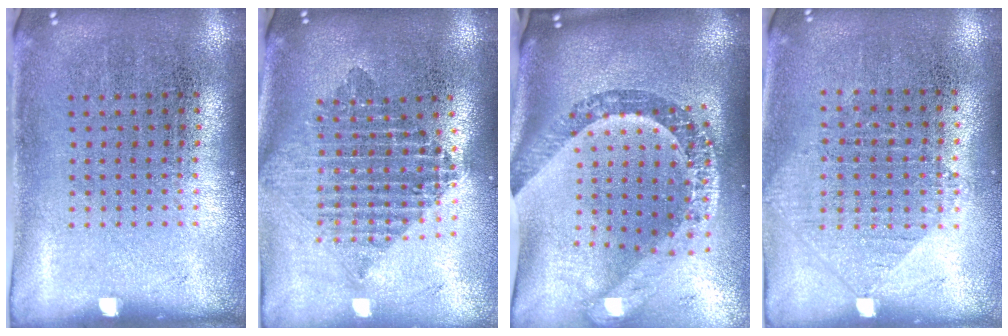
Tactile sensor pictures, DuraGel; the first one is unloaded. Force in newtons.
{"total": 2.1, "press": 1.7, "slide": 1.3}
{"total": 3.6, "press": 2.6, "slide": 2.5}
{"total": 0.9, "press": 0.9, "slide": 0.3}